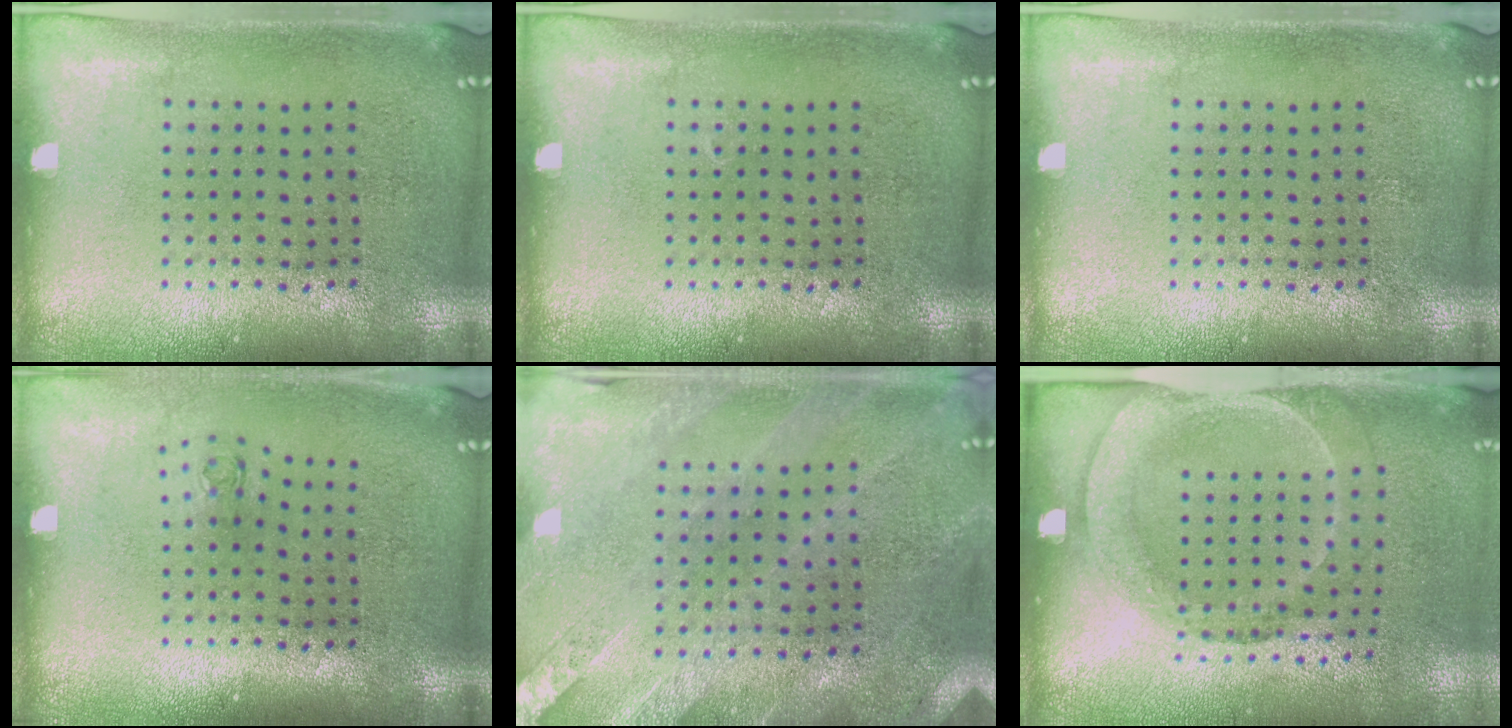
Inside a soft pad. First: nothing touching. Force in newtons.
{"total": 0.0}
{"total": 0.0}
{"total": 0.6, "press": 0.3, "slide": 0.6}
{"total": 0.5, "press": 0.5, "slide": 0.2}
{"total": 1.7, "press": 1.2, "slide": 1.2}